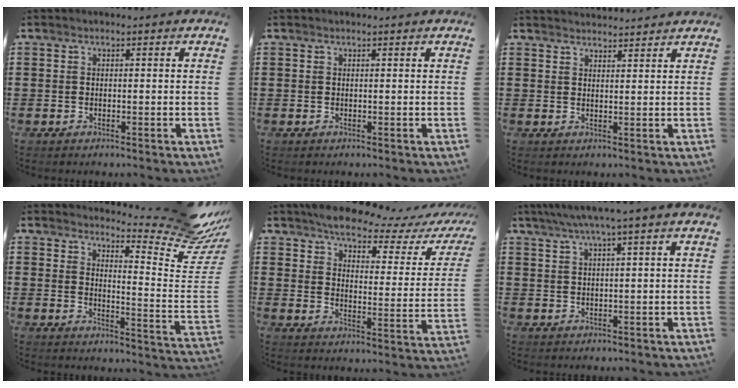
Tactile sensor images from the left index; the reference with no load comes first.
{"total": 0.0}
{"total": 2.2, "force": [2.2, -0.1, -0.1], "torque": [-0.004, -0.006, 0.043]}
{"total": 9.0, "force": [7.8, 1.0, 4.4], "torque": [-0.068, -0.073, 0.130]}
{"total": 5.2, "force": [4.5, 0.8, 2.4], "torque": [-0.065, -0.028, 0.071]}
{"total": 2.9, "force": [1.3, -0.4, 2.5], "torque": [-0.050, -0.003, 0.020]}